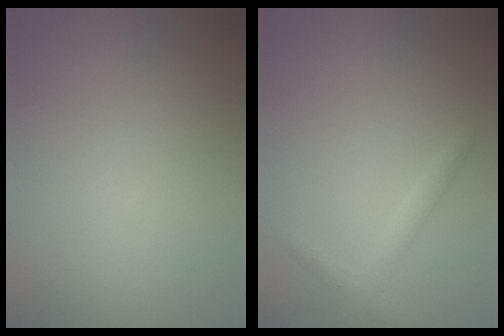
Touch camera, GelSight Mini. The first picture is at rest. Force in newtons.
{"total": 1.5, "press": 1.4, "slide": 0.1}